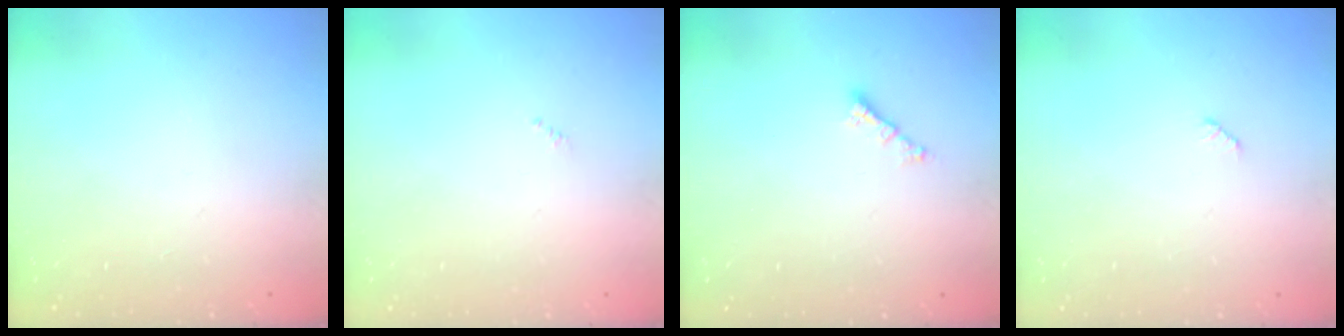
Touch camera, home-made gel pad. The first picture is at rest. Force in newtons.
{"total": 0.0}
{"total": 2.0, "press": 2.0, "slide": 0.4}
{"total": 2.5, "press": 2.4, "slide": 0.4}